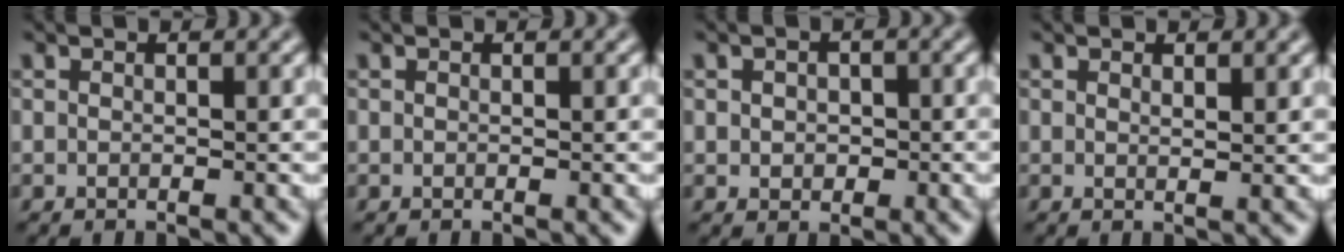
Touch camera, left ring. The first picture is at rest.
{"total": 0.0}
{"total": 1.6, "force": [0.0, 1.4, 0.9], "torque": [-0.012, 0.001, -0.001]}
{"total": 0.8, "force": [0.7, 0.1, 0.5], "torque": [-0.006, -0.002, 0.012]}